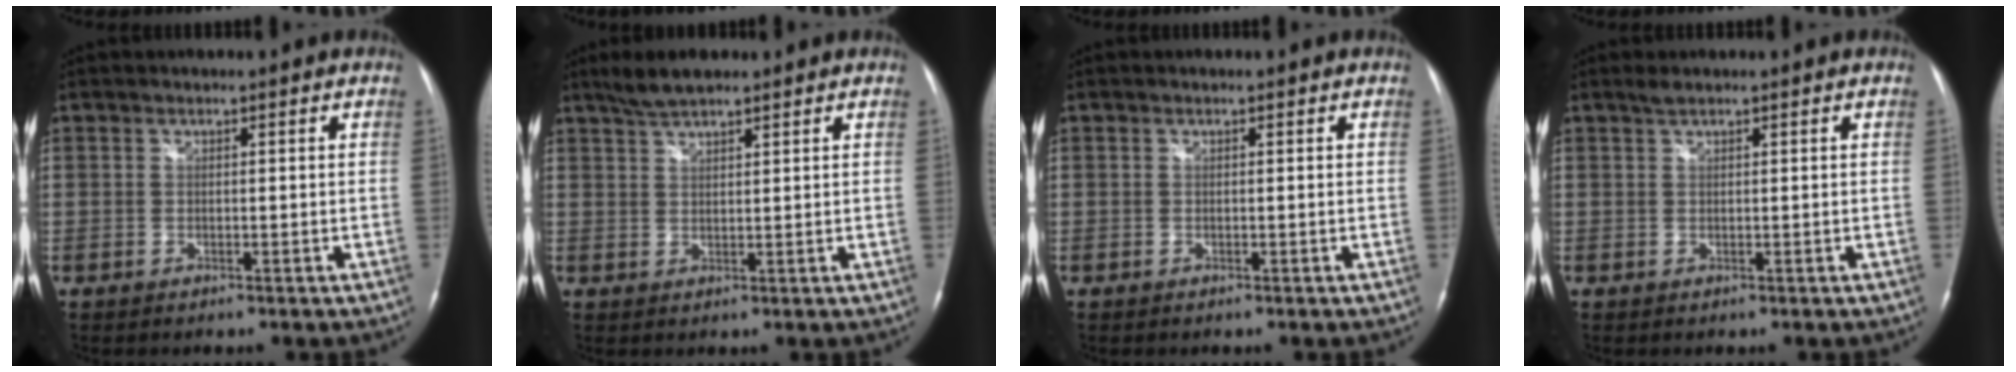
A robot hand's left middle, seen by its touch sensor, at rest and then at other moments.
{"total": 4.5, "force": [3.7, 1.0, 2.3], "torque": [-0.057, 0.012, 0.071]}
{"total": 0.0}
{"total": 1.0, "force": [0.8, 0.0, 0.5], "torque": [-0.013, 0.004, 0.020]}